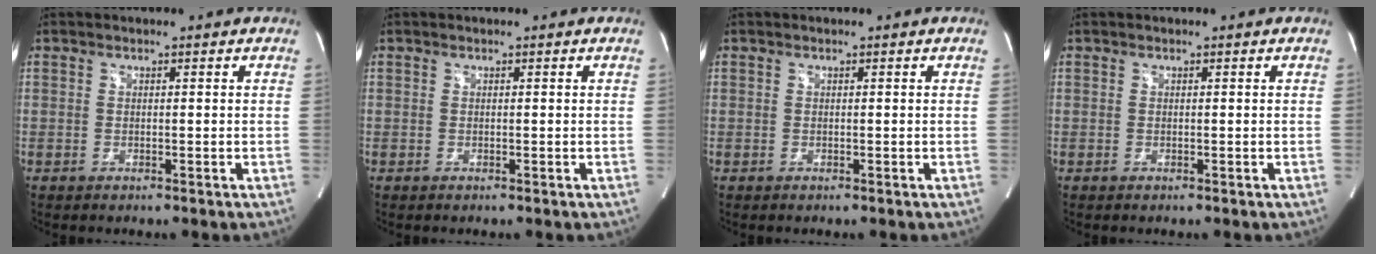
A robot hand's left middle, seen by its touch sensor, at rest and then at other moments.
{"total": 0.0}
{"total": 0.0}
{"total": 0.0}